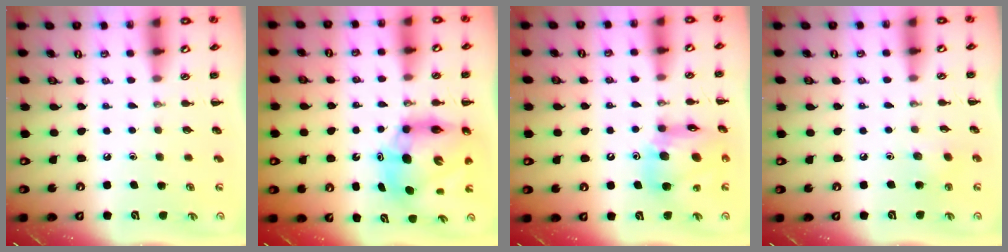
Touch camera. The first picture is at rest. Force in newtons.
{"total": 11.3, "press": 10.8, "slide": 3.2}
{"total": 15.5, "press": 14.8, "slide": 4.4}
{"total": 4.1, "press": 3.9, "slide": 1.2}